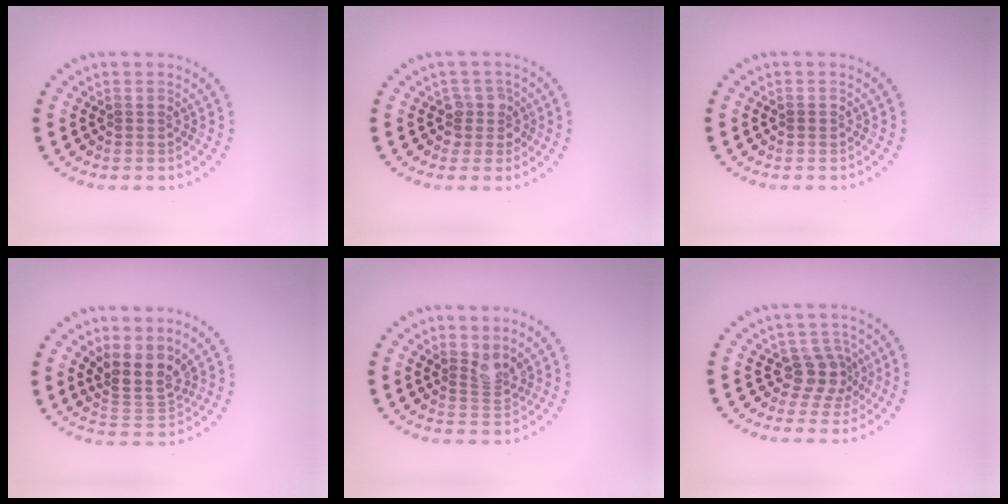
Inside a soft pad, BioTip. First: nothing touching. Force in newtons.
{"total": 2.1, "press": 1.6, "slide": 1.3}
{"total": 0.5, "press": 0.5, "slide": 0.1}
{"total": 3.8, "press": 3.2, "slide": 2.1}
{"total": 2.1, "press": 1.5, "slide": 1.5}
{"total": 2.7, "press": 2.0, "slide": 1.8}